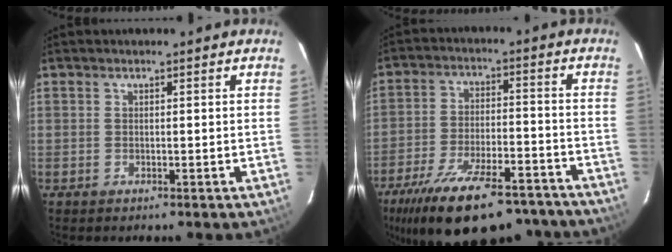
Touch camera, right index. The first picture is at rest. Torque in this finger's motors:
{"motor_torque": [1.08, -1.06, 1.05, 0.21]}